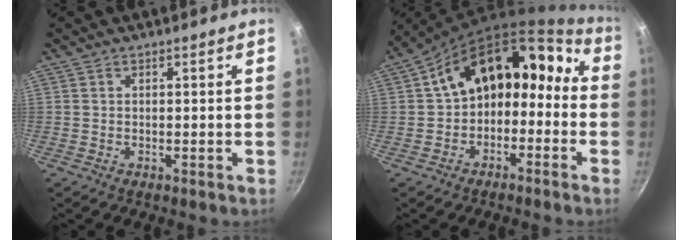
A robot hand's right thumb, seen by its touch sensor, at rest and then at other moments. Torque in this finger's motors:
{"motor_torque": [2.48, 2.53, 0.40, -0.22, 0.24]}